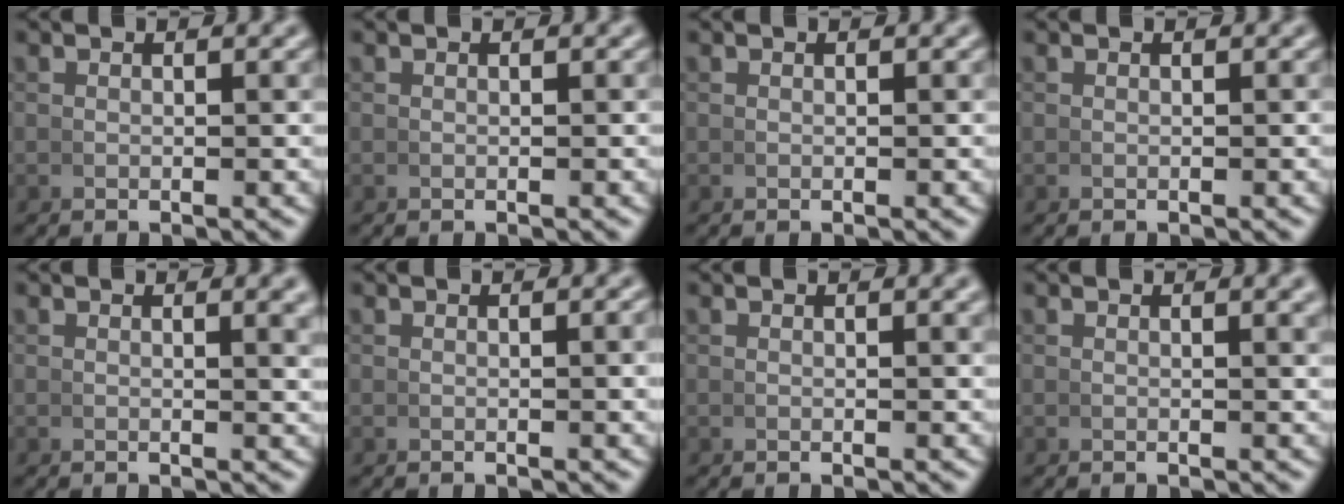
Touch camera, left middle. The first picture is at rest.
{"total": 0.0}
{"total": 0.0}
{"total": 0.0}
{"total": 1.3, "force": [0.8, 0.0, 1.0], "torque": [-0.015, 0.002, 0.012]}
{"total": 0.7, "force": [0.2, 0.1, 0.6], "torque": [-0.007, 0.007, 0.002]}
{"total": 0.6, "force": [0.4, 0.0, 0.5], "torque": [-0.007, 0.003, 0.006]}
{"total": 0.9, "force": [0.6, 0.0, 0.7], "torque": [-0.011, 0.004, 0.009]}